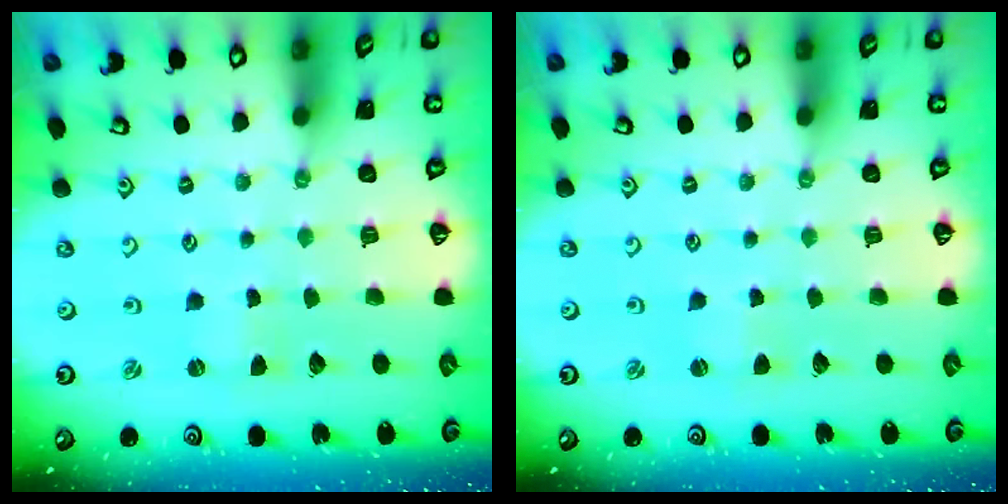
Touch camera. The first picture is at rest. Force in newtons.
{"total": 2.0, "press": 2.0, "slide": 0.3}